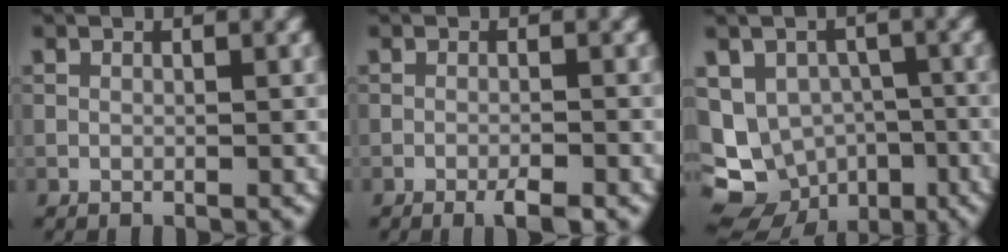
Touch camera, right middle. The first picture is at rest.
{"total": 2.1, "force": [-1.4, 0.2, 1.5], "torque": [-0.025, -0.001, -0.026]}
{"total": 12.1, "force": [-5.9, 9.8, 4.1], "torque": [-0.077, -0.035, -0.089]}